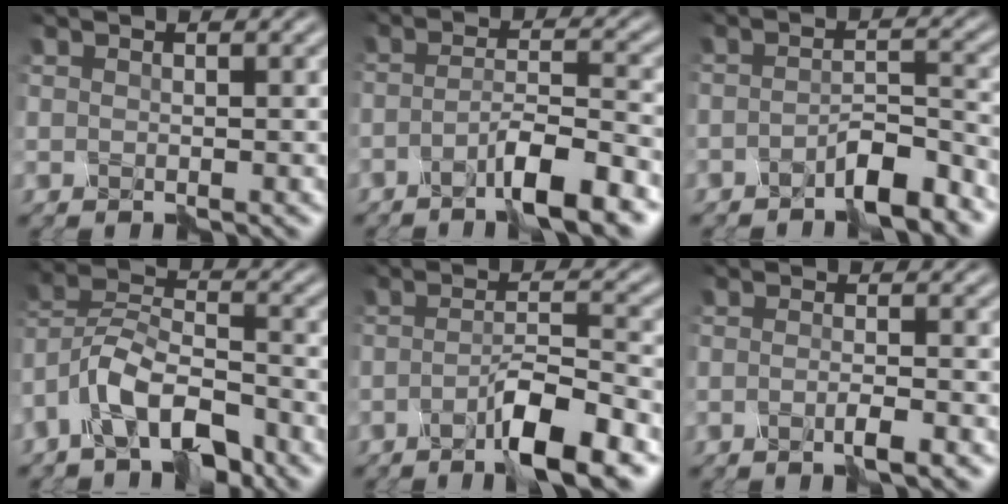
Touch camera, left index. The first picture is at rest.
{"total": 5.2, "force": [-3.7, 0.3, 3.7], "torque": [-0.059, 0.004, -0.068]}
{"total": 3.9, "force": [-3.2, 0.3, 2.2], "torque": [-0.038, 0.002, -0.057]}
{"total": 6.8, "force": [-5.2, 2.4, 3.6], "torque": [-0.064, 0.008, -0.108]}
{"total": 5.7, "force": [-3.6, 0.4, 4.4], "torque": [-0.072, 0.005, -0.065]}
{"total": 2.1, "force": [-1.6, -0.2, 1.2], "torque": [-0.023, 0.000, -0.031]}